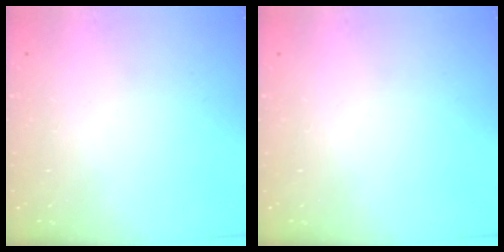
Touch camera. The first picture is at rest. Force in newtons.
{"total": 0.0}